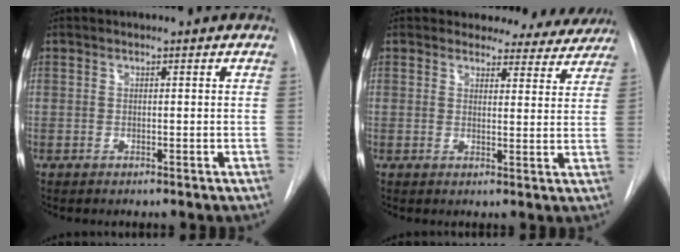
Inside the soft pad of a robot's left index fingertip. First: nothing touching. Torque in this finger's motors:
{"motor_torque": [0.60, -0.39, -0.01, -0.01]}